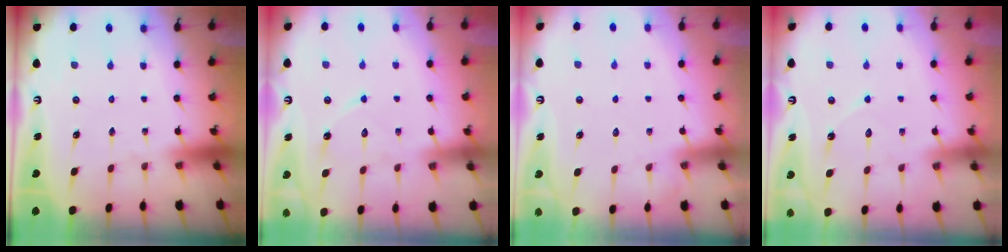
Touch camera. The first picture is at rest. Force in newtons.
{"total": 7.8, "press": 7.7, "slide": 0.7}
{"total": 3.8, "press": 3.8, "slide": 0.5}
{"total": 6.3, "press": 6.3, "slide": 0.6}